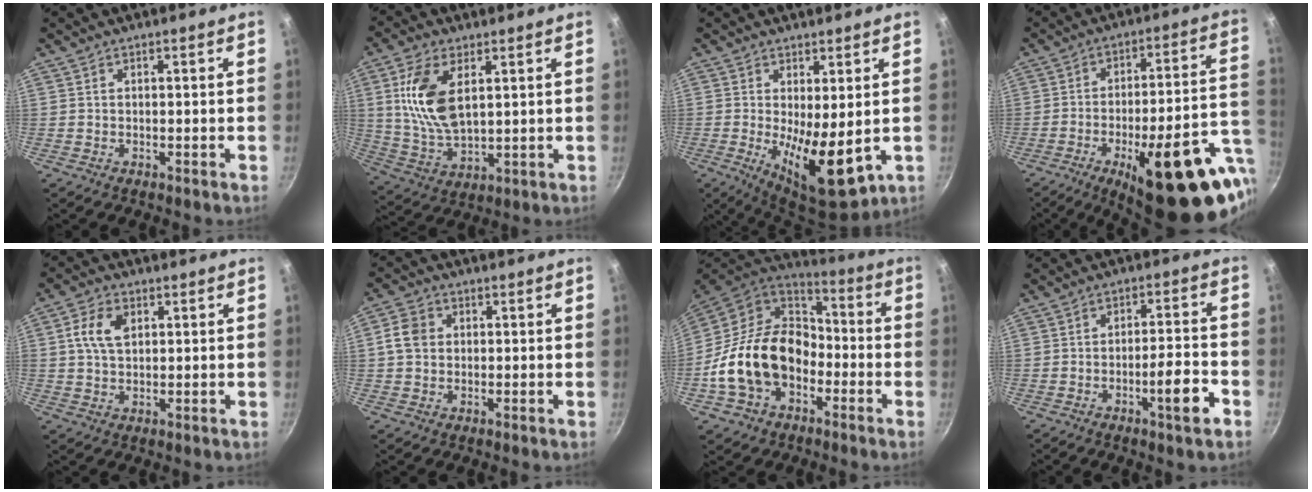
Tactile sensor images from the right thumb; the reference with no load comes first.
{"total": 13.3, "force": [3.7, 7.0, 10.7], "torque": [-0.206, -0.018, 0.080]}
{"total": 11.2, "force": [-0.5, 4.2, 10.4], "torque": [-0.151, -0.022, 0.005]}
{"total": 26.3, "force": [-9.8, 8.4, 22.9], "torque": [-0.272, 0.024, -0.129]}
{"total": 6.7, "force": [1.8, 4.1, 4.9], "torque": [-0.086, 0.004, 0.029]}
{"total": 5.0, "force": [0.4, 4.2, 2.6], "torque": [-0.037, 0.007, -0.004]}
{"total": 20.3, "force": [-5.3, 14.7, 12.9], "torque": [-0.204, 0.055, -0.103]}
{"total": 7.5, "force": [-3.4, 1.3, 6.6], "torque": [-0.093, 0.029, -0.048]}